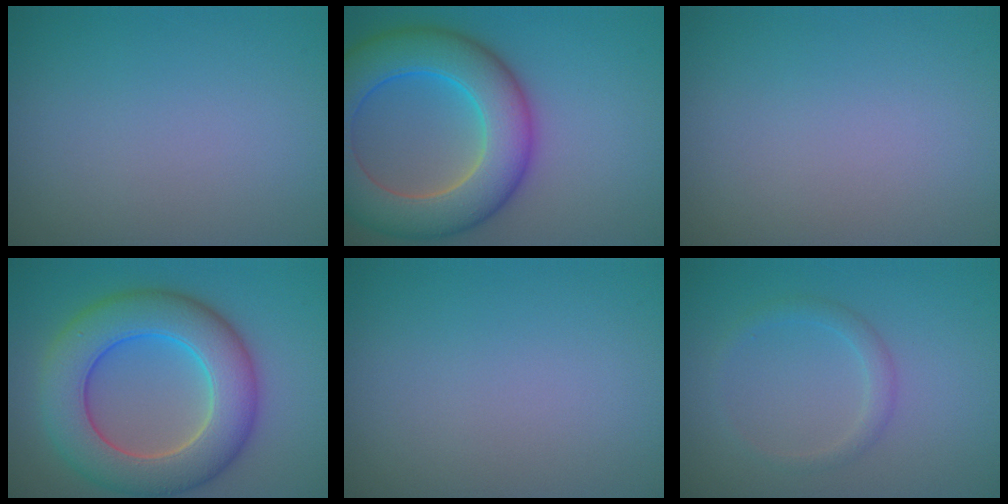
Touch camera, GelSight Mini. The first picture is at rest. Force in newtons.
{"total": 10.3, "press": 10.3, "slide": 0.4}
{"total": 0.0}
{"total": 9.6, "press": 9.5, "slide": 0.7}
{"total": 0.0}
{"total": 1.5, "press": 1.5, "slide": 0.0}